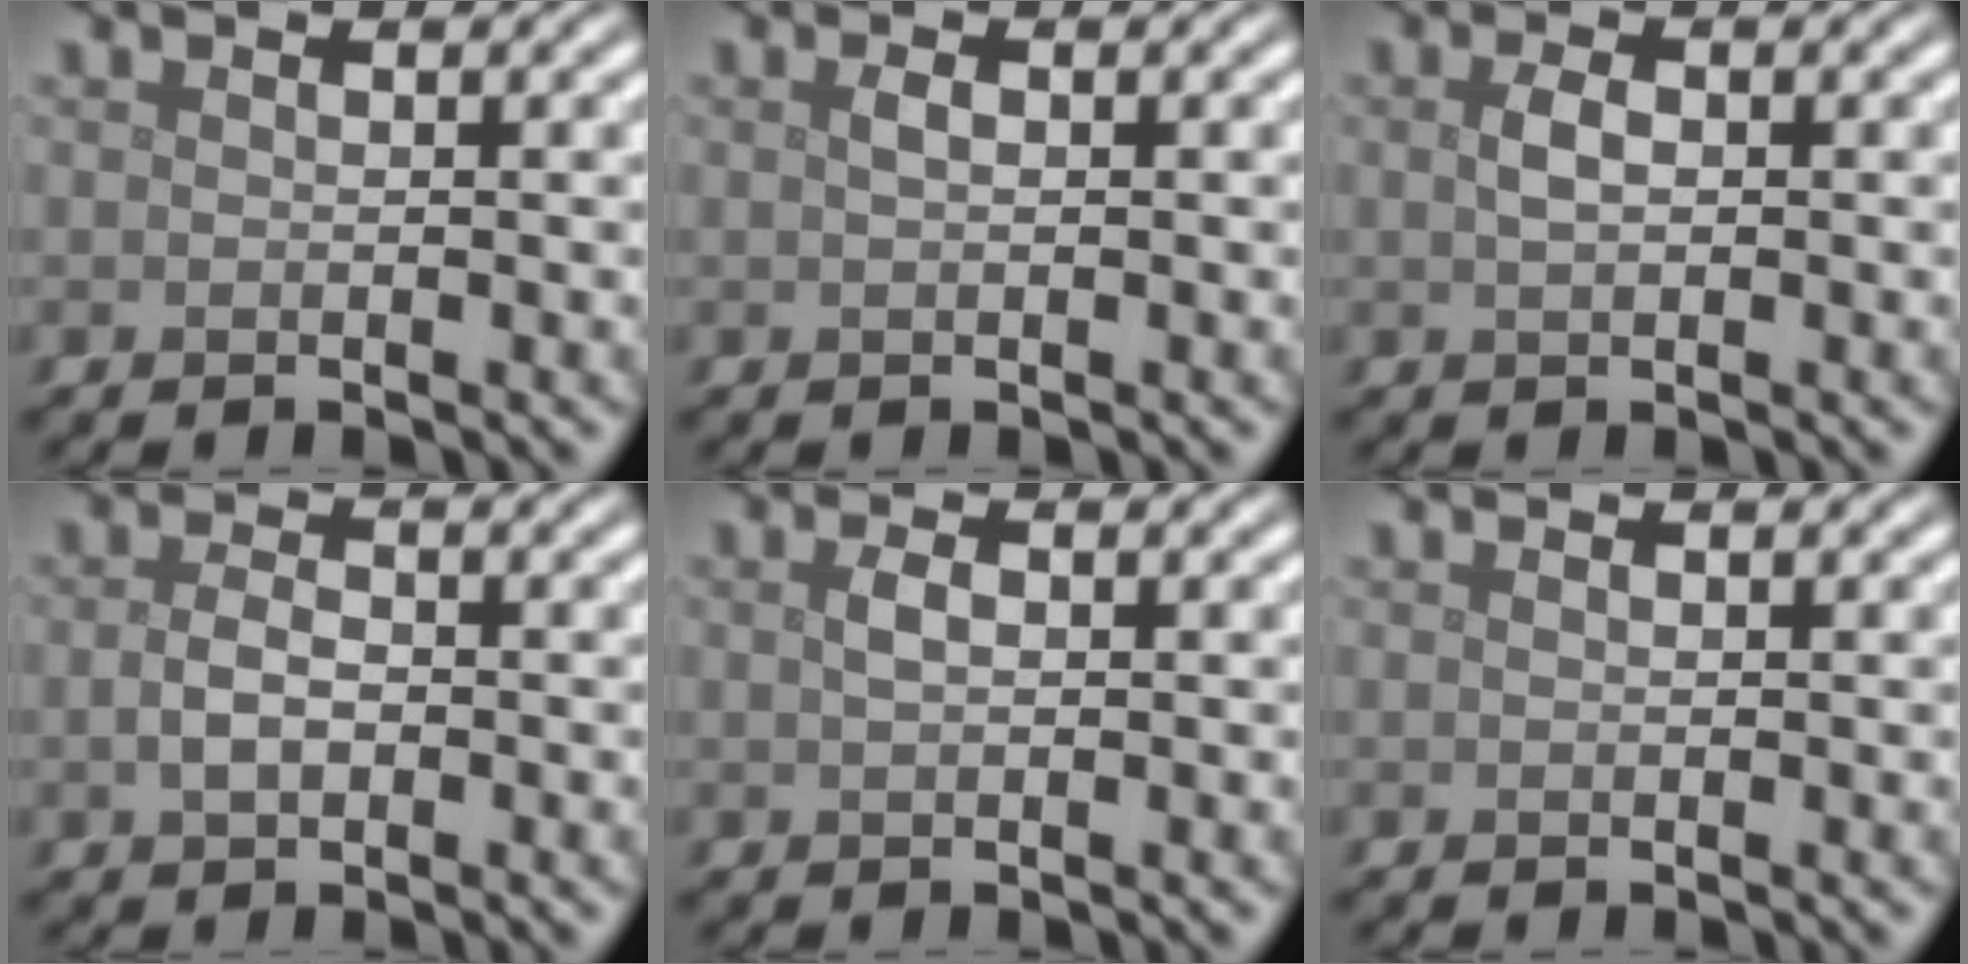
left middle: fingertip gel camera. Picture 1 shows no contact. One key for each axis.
{"total": 0.7, "fx": 0.2, "fy": 0.3, "fz": 0.6, "tx": -0.014, "ty": 0.002, "tz": 0.003}
{"total": 1.5, "fx": 0.2, "fy": 0.8, "fz": 1.2, "tx": -0.029, "ty": 0.001, "tz": 0.004}
{"total": 2.2, "fx": -0.4, "fy": 1.3, "fz": 1.7, "tx": -0.037, "ty": 0.000, "tz": -0.008}
{"total": 1.1, "fx": 0.2, "fy": 0.6, "fz": 0.9, "tx": -0.021, "ty": 0.002, "tz": 0.003}
{"total": 0.0}